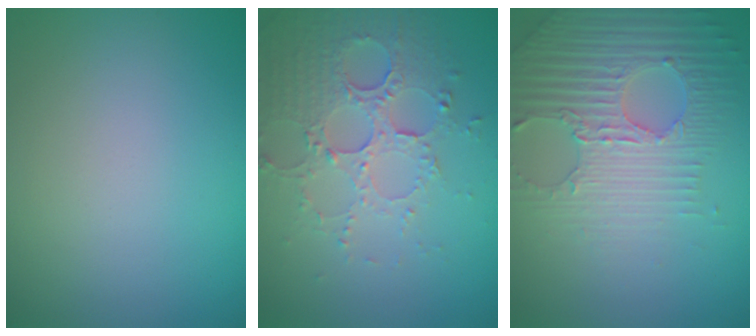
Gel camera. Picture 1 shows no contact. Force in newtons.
{"total": 5.3, "press": 3.8, "slide": 3.7}
{"total": 4.7, "press": 4.3, "slide": 2.0}